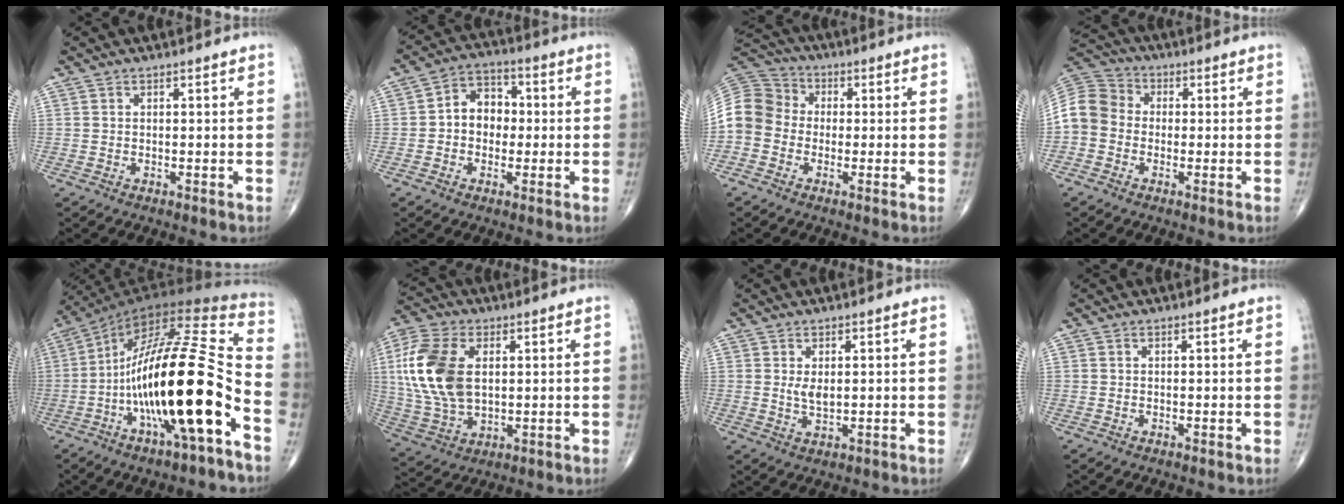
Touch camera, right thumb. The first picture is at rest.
{"total": 7.8, "force": [-0.2, 6.2, 4.8], "torque": [-0.045, 0.025, -0.016]}
{"total": 10.6, "force": [-1.6, 9.4, 4.8], "torque": [-0.090, 0.036, -0.042]}
{"total": 9.1, "force": [-1.2, 7.7, 4.6], "torque": [-0.081, 0.030, -0.039]}
{"total": 25.6, "force": [-9.0, 5.4, 23.4], "torque": [-0.429, 0.053, -0.147]}
{"total": 16.8, "force": [2.8, 10.1, 13.1], "torque": [-0.281, -0.003, 0.054]}
{"total": 2.8, "force": [0.4, 1.4, 2.4], "torque": [-0.038, -0.008, 0.013]}
{"total": 0.0}